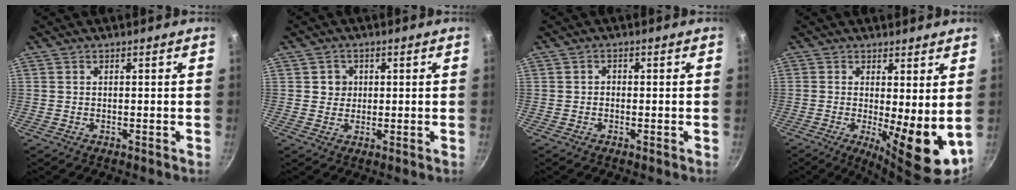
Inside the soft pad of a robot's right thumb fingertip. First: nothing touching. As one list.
[{"total": 3.0, "force": [0.6, 2.9, 0.7], "torque": [0.010, 0.002, 0.006]}, {"total": 0.9, "force": [-0.3, 0.8, 0.4], "torque": [-0.005, 0.003, -0.007]}, {"total": 10.6, "force": [-0.1, 3.1, 10.2], "torque": [-0.133, -0.020, 0.005]}]